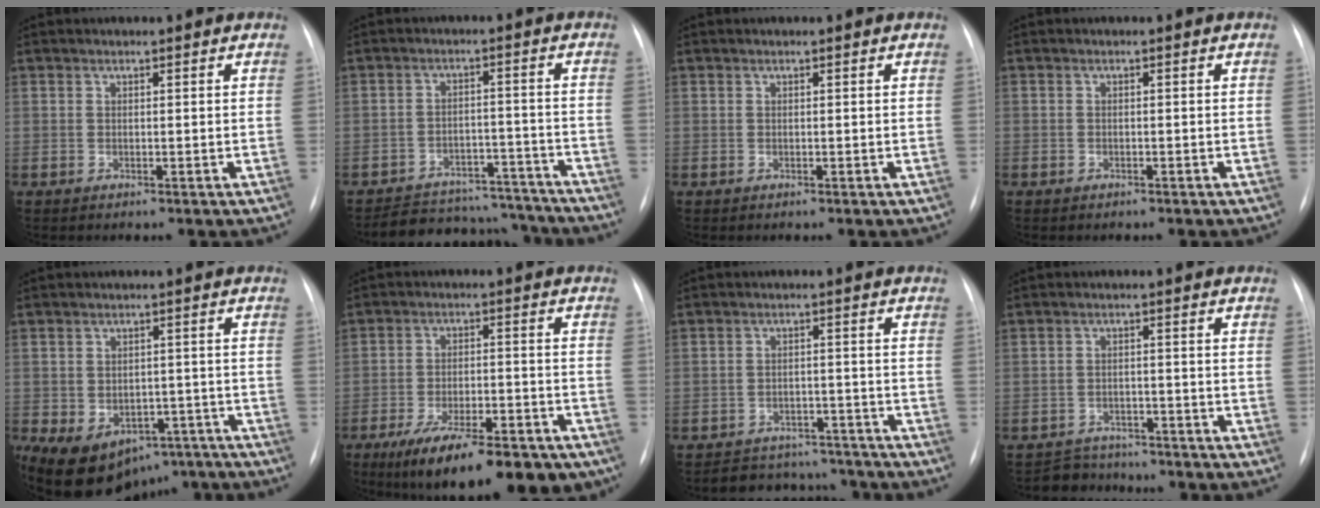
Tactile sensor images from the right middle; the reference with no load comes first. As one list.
[{"total": 14.2, "force": [-13.2, 4.8, 2.1], "torque": [-0.018, 0.030, -0.173]}, {"total": 0.0}, {"total": 1.0, "force": [-0.7, 0.7, 0.1], "torque": [-0.009, 0.003, -0.011]}, {"total": 14.3, "force": [-8.4, 9.6, 6.3], "torque": [-0.120, 0.014, -0.109]}, {"total": 18.4, "force": [-12.5, 6.2, 12.0], "torque": [-0.149, -0.002, -0.186]}, {"total": 9.1, "force": [-8.3, 3.6, 0.3], "torque": [0.006, 0.023, -0.108]}, {"total": 4.6, "force": [-4.2, 1.7, -0.9], "torque": [0.016, 0.006, -0.067]}]